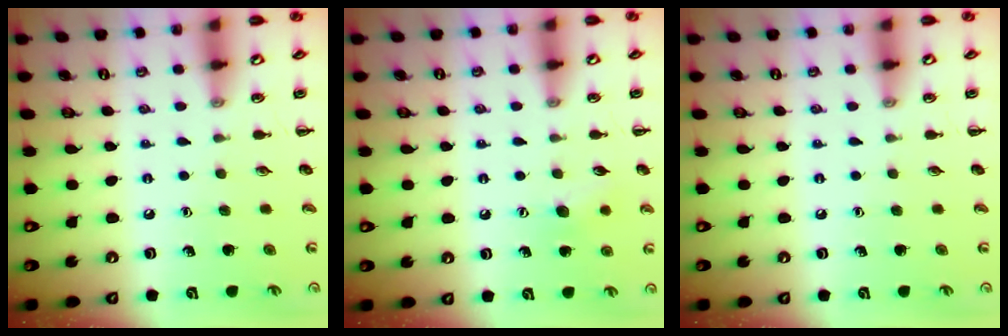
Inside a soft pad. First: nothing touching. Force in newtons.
{"total": 6.9, "press": 6.7, "slide": 1.7}
{"total": 0.0}